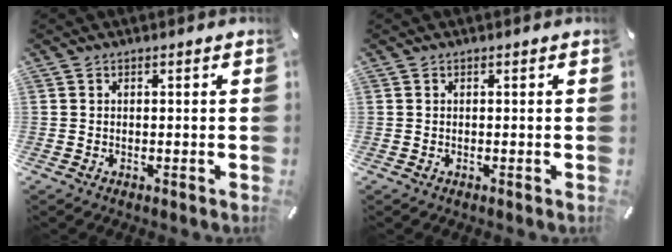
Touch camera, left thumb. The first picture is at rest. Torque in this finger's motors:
{"motor_torque": [-0.04, -0.04, 0.05, 0.02, 0.00]}